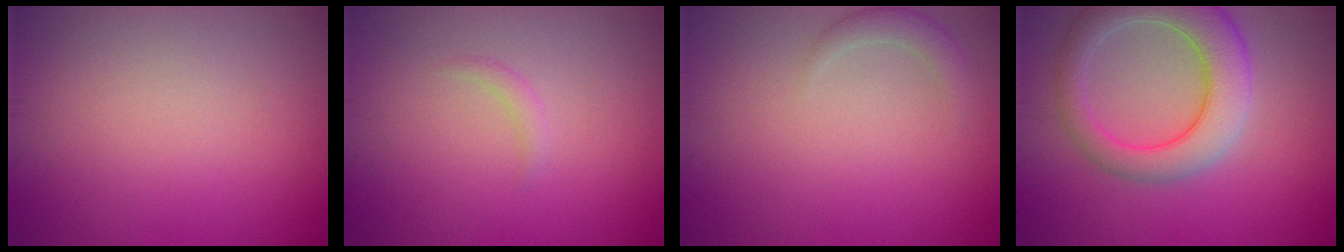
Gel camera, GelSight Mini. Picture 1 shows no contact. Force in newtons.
{"total": 0.8, "press": 0.8, "slide": 0.1}
{"total": 1.5, "press": 1.5, "slide": 0.2}
{"total": 6.5, "press": 6.5, "slide": 0.5}